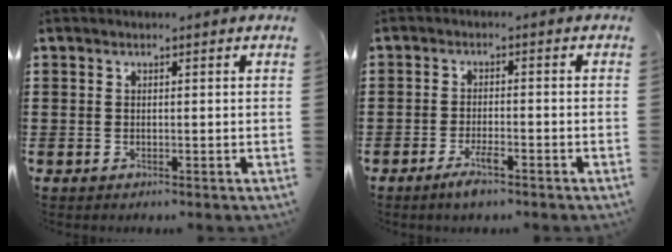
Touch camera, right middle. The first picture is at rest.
{"total": 3.6, "force": [-2.2, 0.7, 2.8], "torque": [-0.051, -0.001, -0.039]}